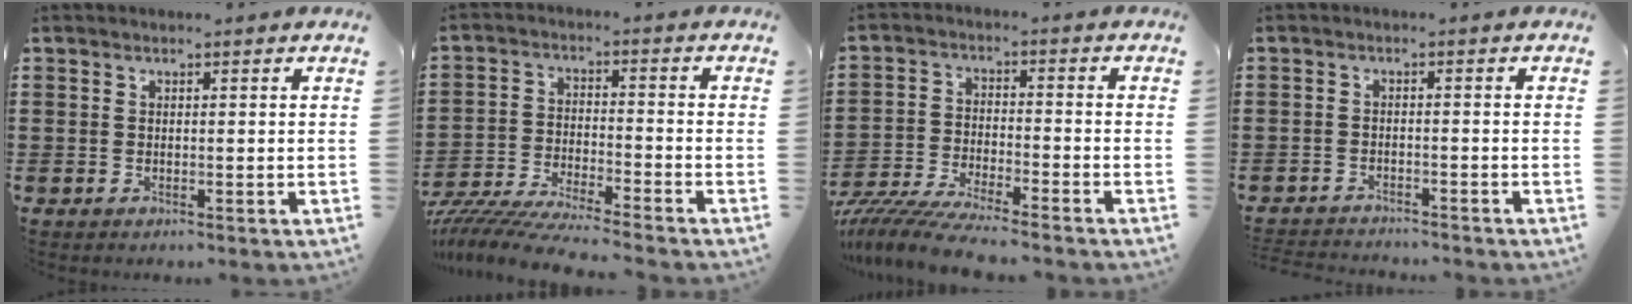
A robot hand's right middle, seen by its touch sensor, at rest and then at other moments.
{"total": 6.8, "force": [-6.6, -0.3, 1.6], "torque": [-0.045, -0.012, -0.135]}
{"total": 6.9, "force": [-6.6, 0.0, 2.1], "torque": [-0.053, -0.009, -0.132]}
{"total": 2.1, "force": [-2.1, 0.1, -0.1], "torque": [-0.005, 0.000, -0.046]}